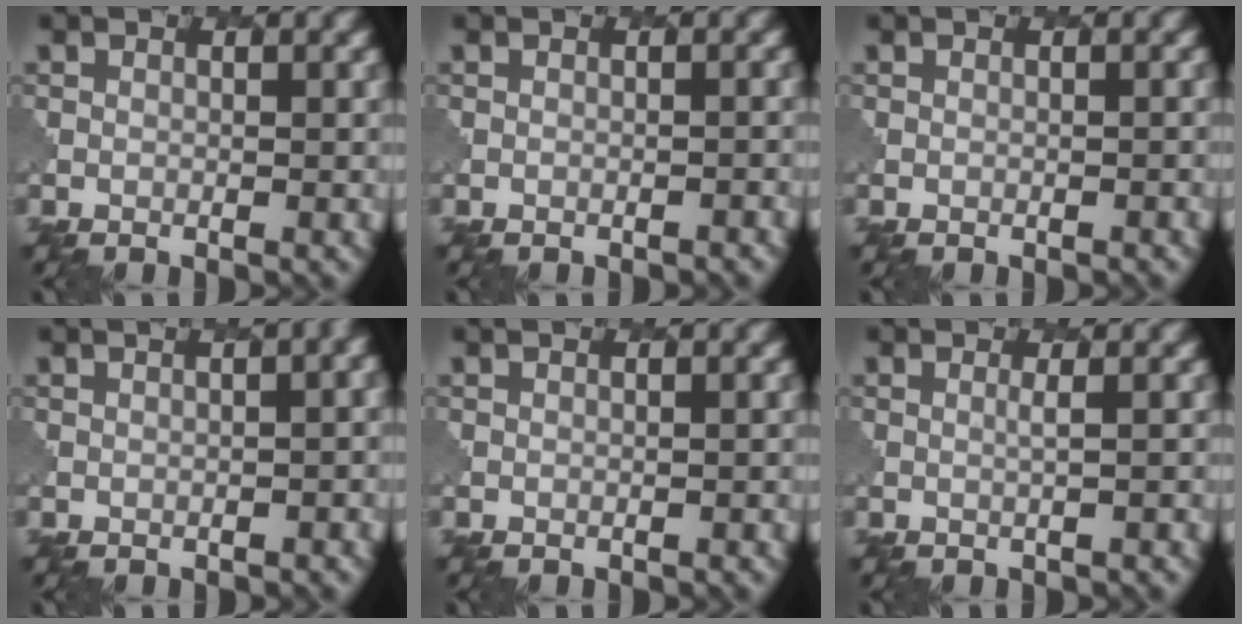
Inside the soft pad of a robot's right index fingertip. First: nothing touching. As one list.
[{"total": 1.1, "force": [-1.1, 0.2, 0.3], "torque": [0.006, 0.002, -0.014]}, {"total": 0.6, "force": [-0.6, 0.1, 0.2], "torque": [0.003, 0.000, -0.007]}, {"total": 5.4, "force": [-0.6, 2.4, 4.7], "torque": [-0.012, 0.019, -0.002]}, {"total": 0.7, "force": [-0.5, 0.2, 0.4], "torque": [0.000, -0.002, -0.007]}, {"total": 1.0, "force": [0.3, 0.2, 0.9], "torque": [-0.009, 0.000, 0.000]}]